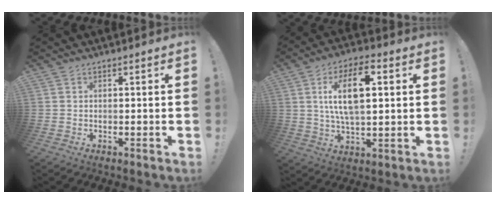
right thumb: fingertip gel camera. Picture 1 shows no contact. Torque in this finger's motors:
{"motor_torque": [0.44, 1.29, 0.44, -0.44, 0.26]}